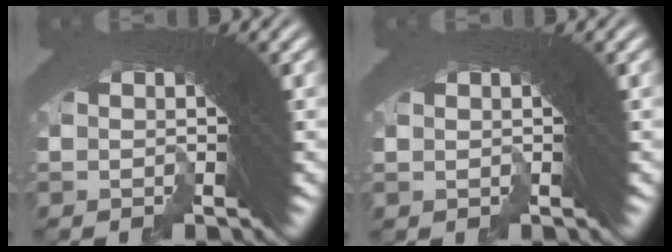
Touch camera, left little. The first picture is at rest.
{"total": 0.0}